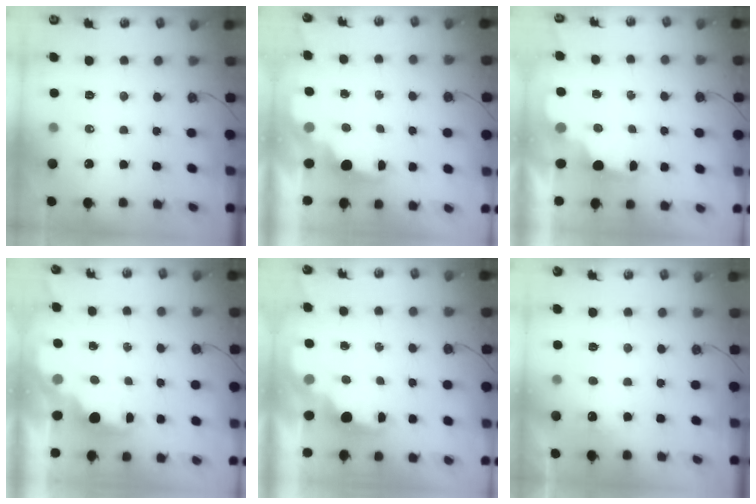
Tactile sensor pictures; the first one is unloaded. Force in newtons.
{"total": 2.3, "press": 2.2, "slide": 0.7}
{"total": 2.4, "press": 2.3, "slide": 0.7}
{"total": 2.2, "press": 2.0, "slide": 0.8}
{"total": 2.3, "press": 2.2, "slide": 0.7}
{"total": 4.4, "press": 4.3, "slide": 0.6}